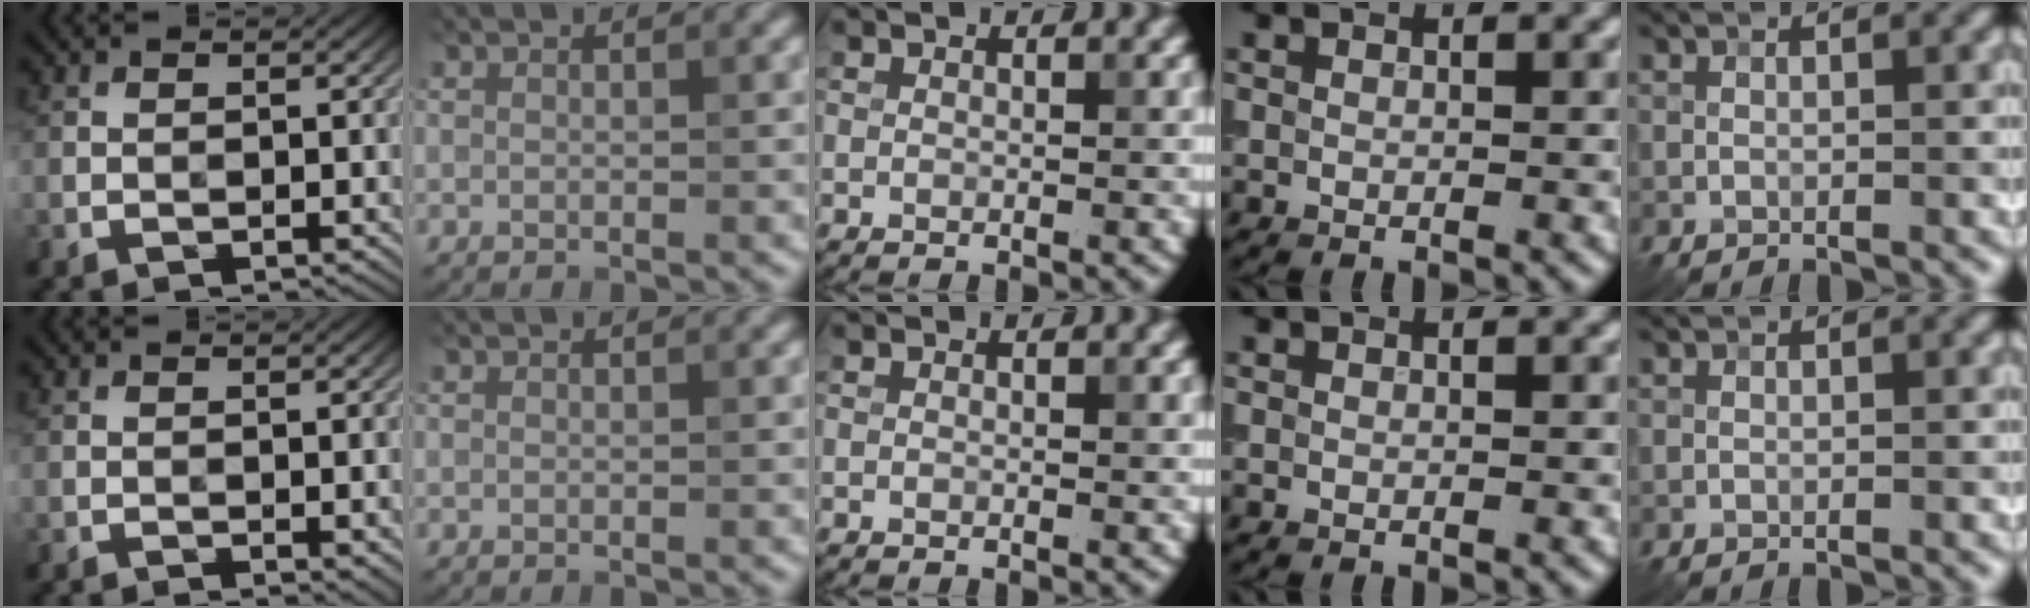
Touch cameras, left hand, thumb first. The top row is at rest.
{"thumb": {"total": 1.3, "force": [-0.6, 0.3, 1.1], "torque": [-0.017, -0.001, -0.007]}}